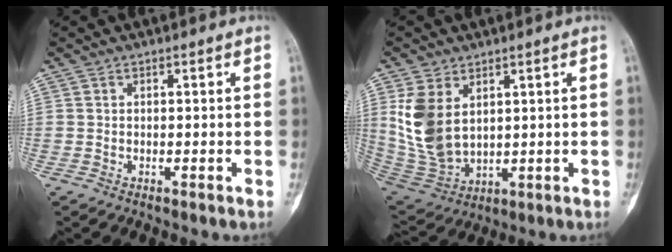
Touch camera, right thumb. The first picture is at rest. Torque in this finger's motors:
{"motor_torque": [-0.05, 0.48, 0.58, -0.25, 0.10]}